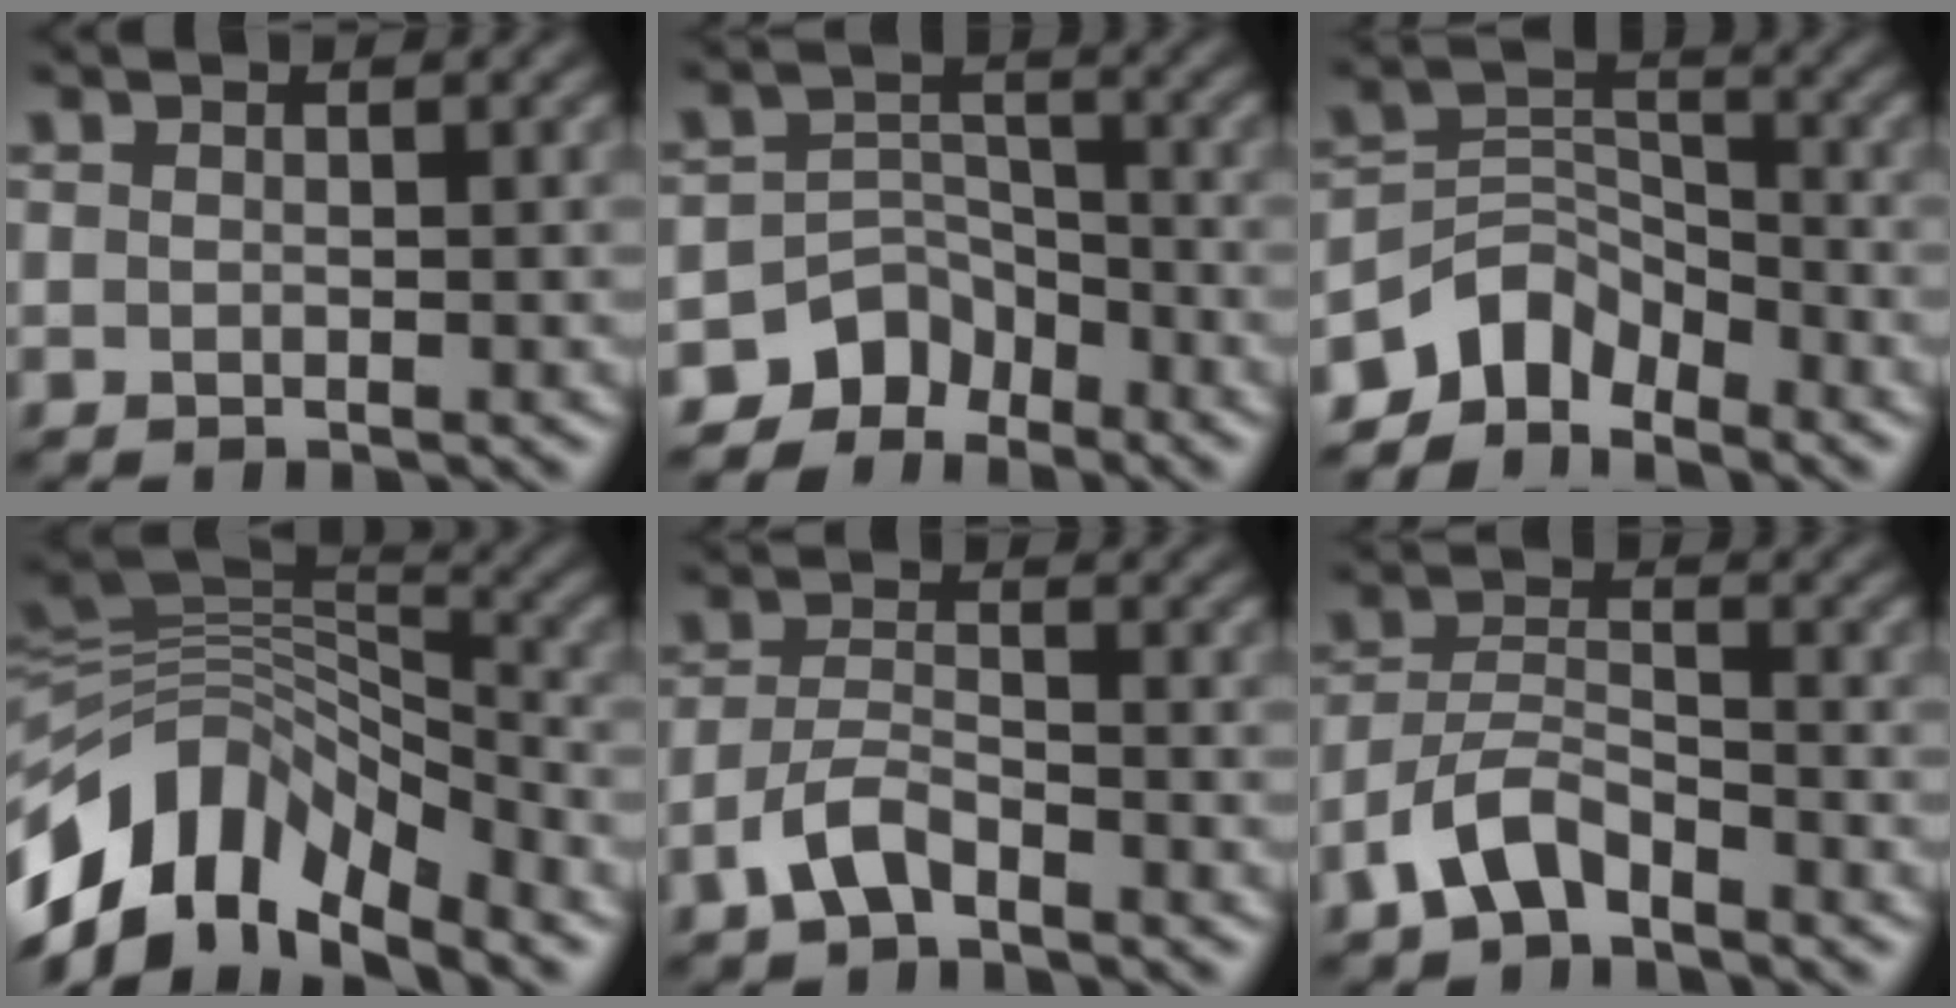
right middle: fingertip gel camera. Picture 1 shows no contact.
{"total": 4.2, "force": [-3.3, 2.5, 0.6], "torque": [-0.001, 0.001, -0.063]}
{"total": 4.4, "force": [-3.5, 2.4, 1.2], "torque": [-0.014, 0.004, -0.076]}
{"total": 11.9, "force": [-5.6, 6.5, 8.2], "torque": [-0.155, 0.021, -0.114]}
{"total": 2.9, "force": [-1.9, 1.2, 1.8], "torque": [-0.041, 0.010, -0.045]}
{"total": 3.8, "force": [-2.7, 1.7, 2.1], "torque": [-0.046, 0.009, -0.061]}